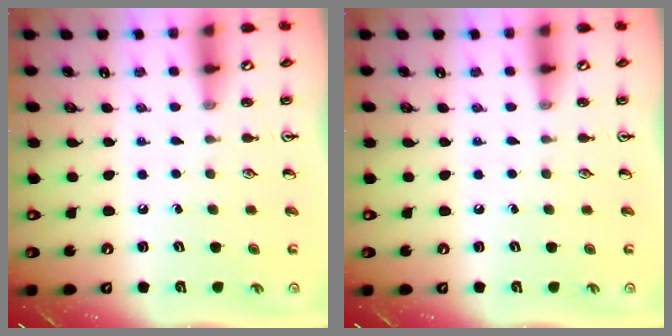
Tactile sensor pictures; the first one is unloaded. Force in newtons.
{"total": 0.0}